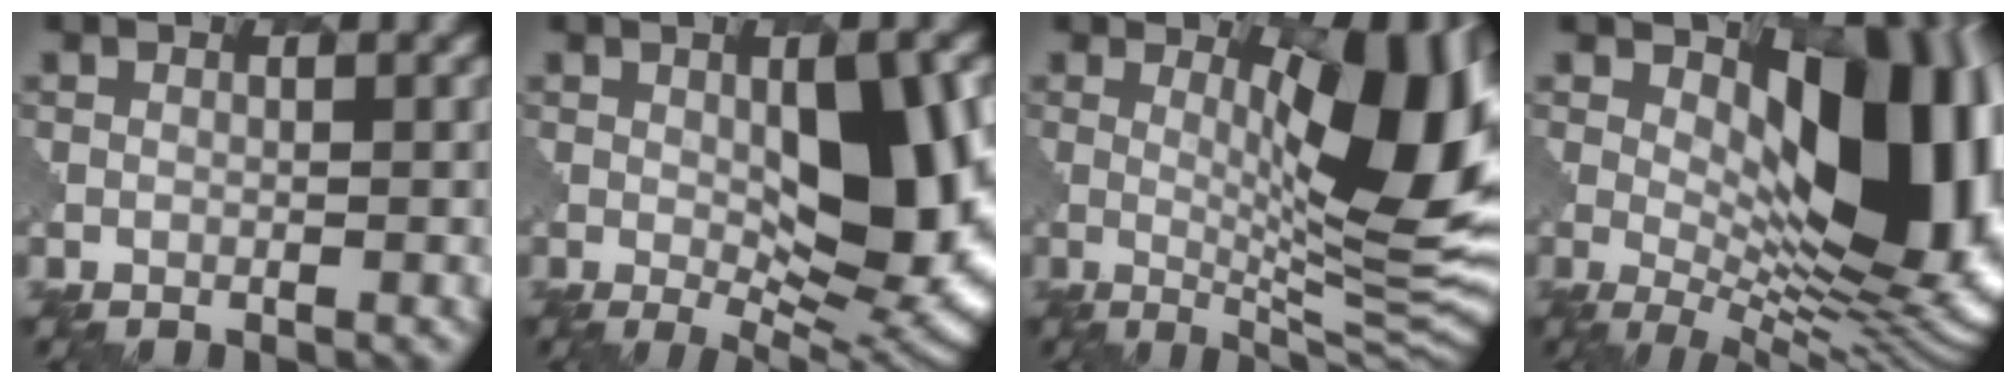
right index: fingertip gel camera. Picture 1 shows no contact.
{"total": 11.0, "force": [0.4, 4.7, 10.0], "torque": [-0.139, -0.012, 0.015]}
{"total": 11.3, "force": [2.2, 3.2, 10.5], "torque": [-0.142, -0.006, 0.039]}
{"total": 13.2, "force": [2.2, 6.7, 11.1], "torque": [-0.130, 0.004, 0.033]}